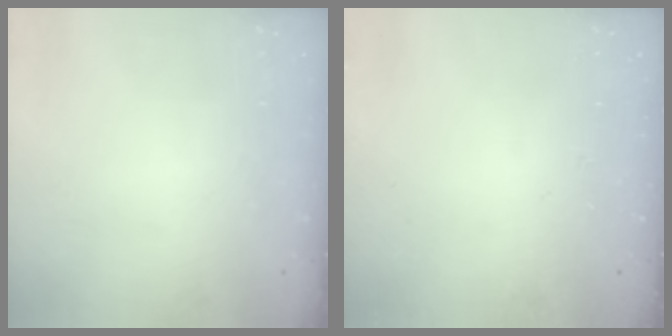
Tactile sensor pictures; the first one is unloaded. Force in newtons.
{"total": 0.0}